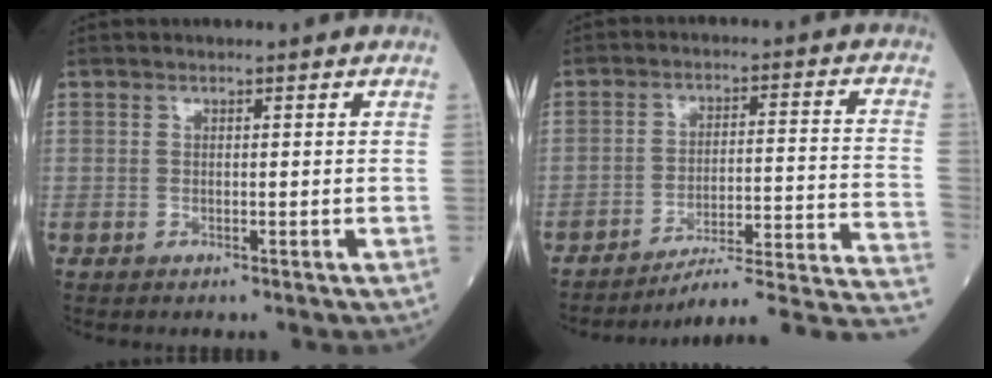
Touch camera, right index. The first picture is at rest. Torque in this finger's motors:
{"motor_torque": [-0.35, -0.23, -0.16, -0.01]}